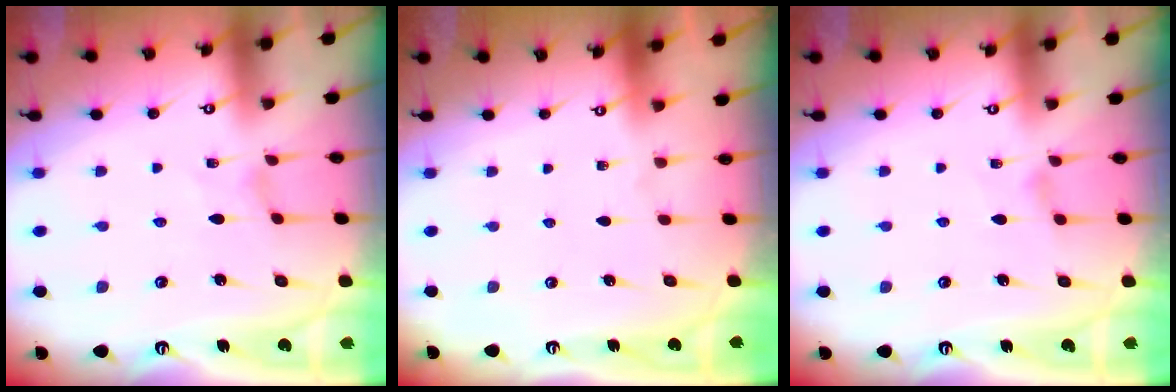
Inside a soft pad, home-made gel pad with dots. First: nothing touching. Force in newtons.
{"total": 0.0}
{"total": 1.5, "press": 1.4, "slide": 0.4}